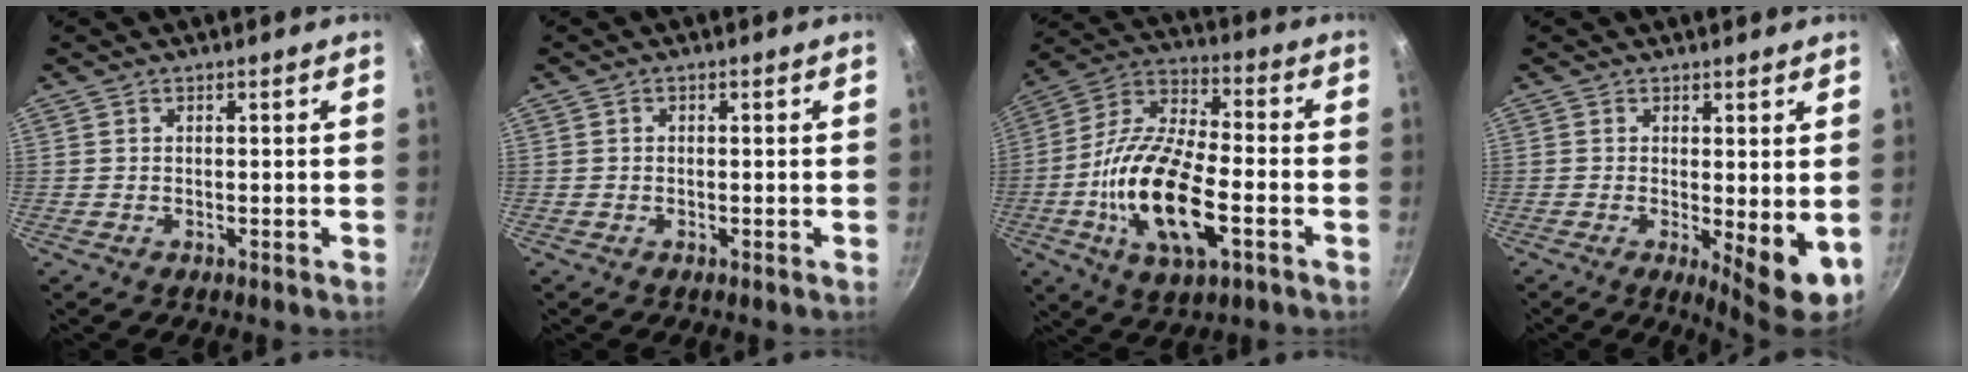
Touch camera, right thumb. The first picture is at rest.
{"total": 0.6, "force": [0.0, 0.5, 0.4], "torque": [-0.006, 0.006, 0.001]}
{"total": 20.2, "force": [-5.4, 8.8, 17.4], "torque": [-0.330, 0.025, -0.113]}
{"total": 6.8, "force": [-0.4, 2.1, 6.5], "torque": [-0.084, -0.015, 0.000]}